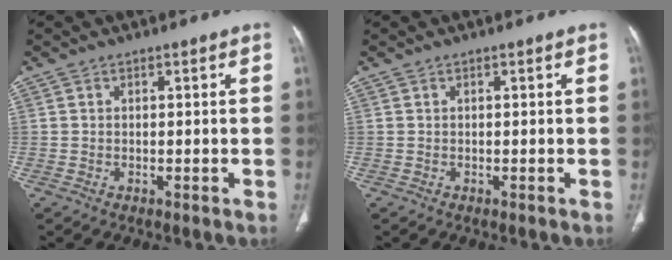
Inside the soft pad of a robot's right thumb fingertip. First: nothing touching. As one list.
[{"total": 0.0}]